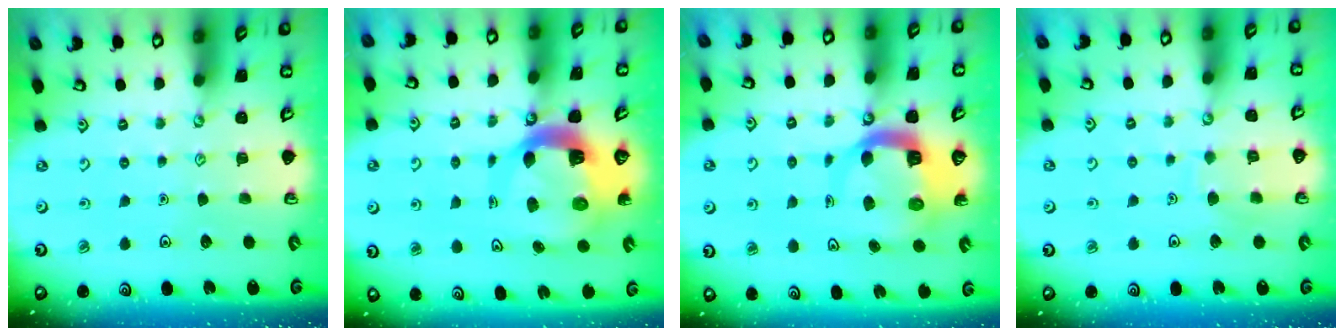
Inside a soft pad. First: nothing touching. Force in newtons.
{"total": 10.6, "press": 10.5, "slide": 1.3}
{"total": 9.0, "press": 8.9, "slide": 1.1}
{"total": 5.2, "press": 5.1, "slide": 0.6}